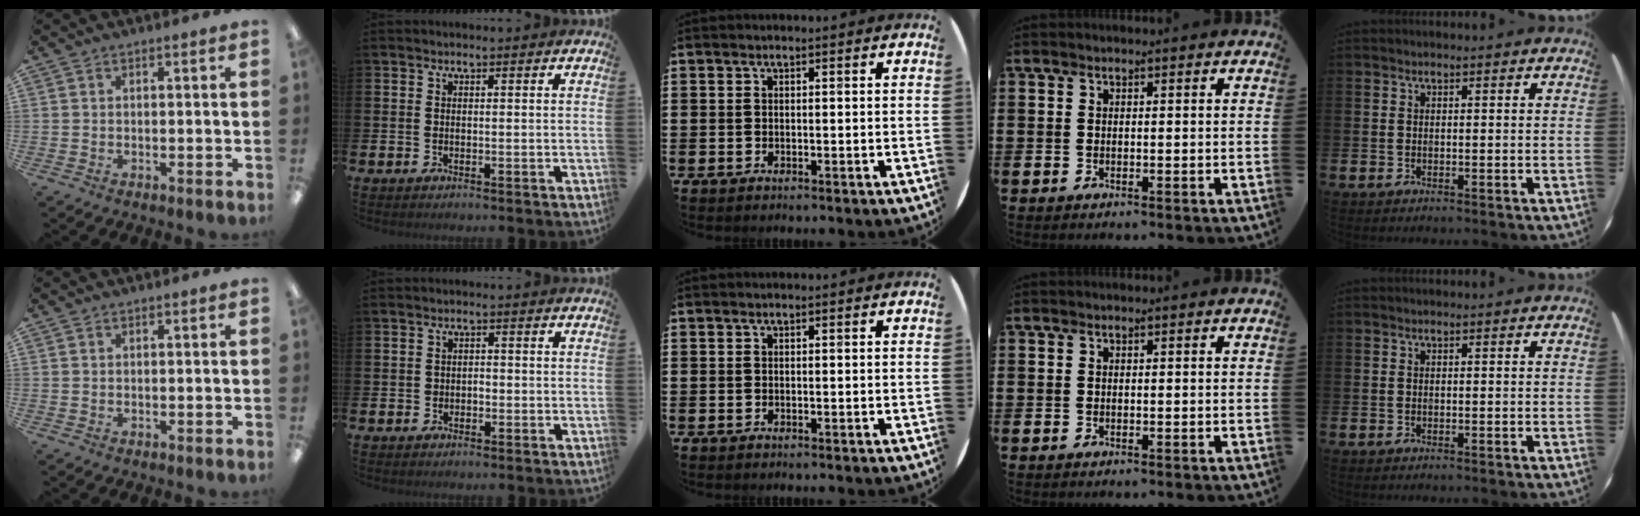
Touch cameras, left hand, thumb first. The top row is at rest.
{"thumb": {"total": 0.6, "force": [0.4, 0.4, 0.0], "torque": [-0.001, 0.003, 0.006]}, "index": {"total": 1.3, "force": [-0.3, 1.1, 0.6], "torque": [-0.001, 0.000, -0.011]}}